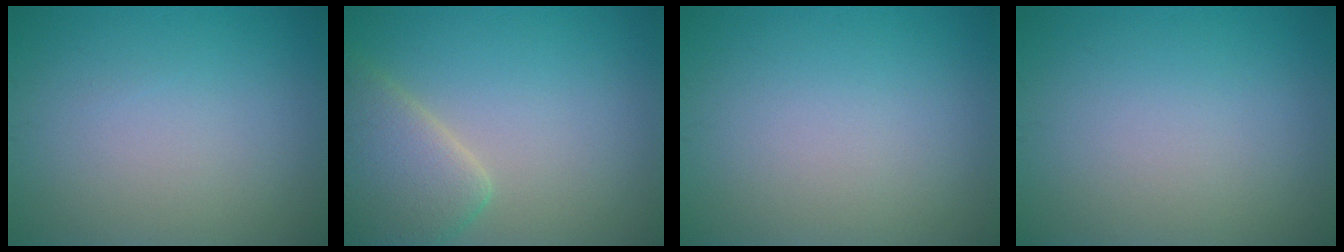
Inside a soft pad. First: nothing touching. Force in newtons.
{"total": 5.0, "press": 5.0, "slide": 0.4}
{"total": 0.0}
{"total": 0.0}